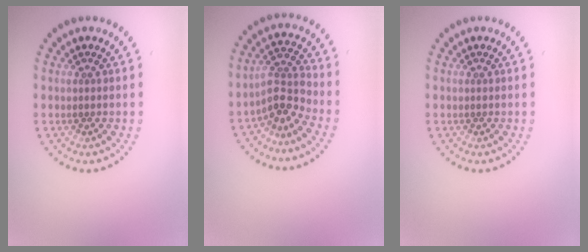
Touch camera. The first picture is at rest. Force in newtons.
{"total": 2.9, "press": 2.3, "slide": 1.9}
{"total": 0.0}